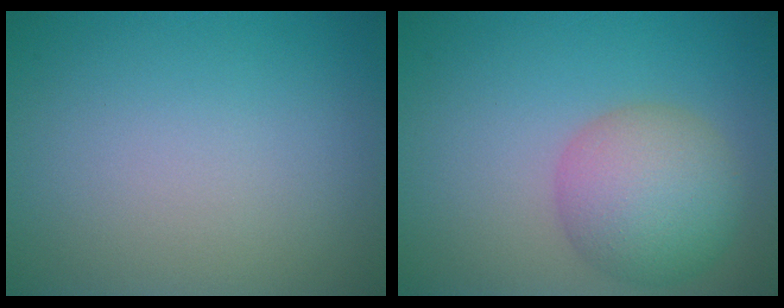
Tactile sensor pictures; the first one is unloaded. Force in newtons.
{"total": 5.9, "press": 5.9, "slide": 0.3}